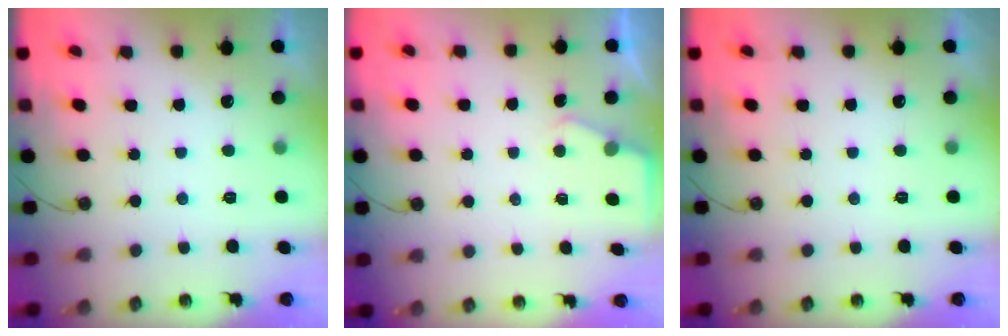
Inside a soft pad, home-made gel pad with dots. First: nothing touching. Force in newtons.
{"total": 2.6, "press": 2.6, "slide": 0.4}
{"total": 0.0}